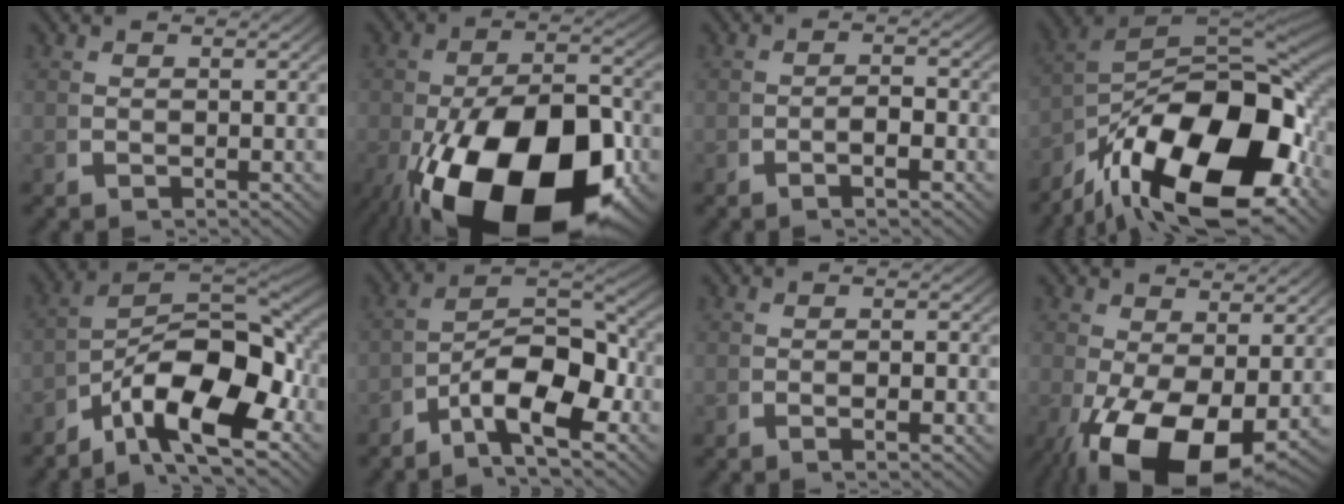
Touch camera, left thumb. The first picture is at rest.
{"total": 21.3, "force": [-6.0, 11.9, 16.6], "torque": [-0.311, -0.092, -0.048]}
{"total": 2.1, "force": [-0.7, 0.6, 1.9], "torque": [-0.033, -0.001, -0.017]}
{"total": 23.8, "force": [-3.6, 13.6, 19.2], "torque": [-0.334, -0.067, -0.031]}
{"total": 15.9, "force": [-2.6, 9.8, 12.3], "torque": [-0.196, -0.032, -0.037]}
{"total": 9.8, "force": [-2.4, 5.4, 7.8], "torque": [-0.135, -0.021, -0.041]}
{"total": 1.1, "force": [-0.3, 0.4, 1.0], "torque": [-0.015, 0.004, -0.010]}
{"total": 9.8, "force": [-2.9, 5.4, 7.7], "torque": [-0.145, -0.057, -0.016]}